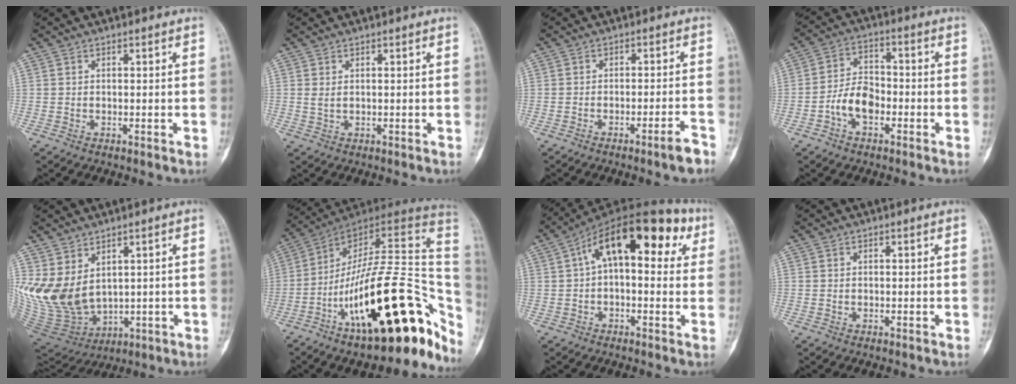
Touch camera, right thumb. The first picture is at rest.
{"total": 1.4, "force": [0.4, 0.8, 1.1], "torque": [-0.024, 0.003, 0.015]}
{"total": 3.9, "force": [-2.8, 0.1, 2.7], "torque": [-0.040, 0.019, -0.041]}
{"total": 7.3, "force": [-2.7, 4.6, 5.0], "torque": [-0.078, 0.029, -0.059]}
{"total": 12.8, "force": [3.5, 8.5, 9.0], "torque": [-0.173, -0.024, 0.101]}
{"total": 32.3, "force": [-11.2, 11.4, 28.0], "torque": [-0.331, 0.069, -0.173]}
{"total": 16.9, "force": [5.0, 8.4, 13.8], "torque": [-0.170, 0.040, 0.064]}
{"total": 0.0}